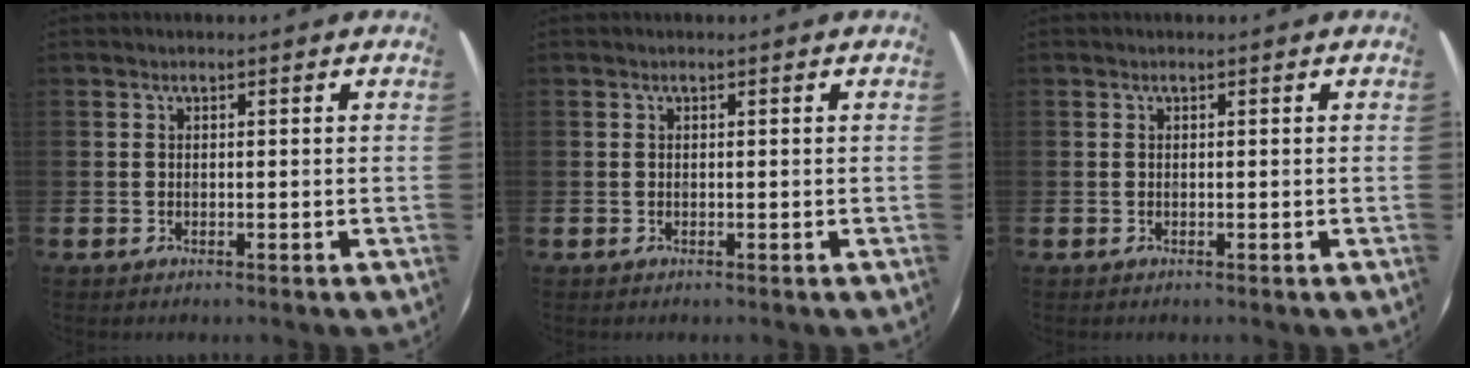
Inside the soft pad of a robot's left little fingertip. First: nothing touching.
{"total": 0.0}
{"total": 0.0}